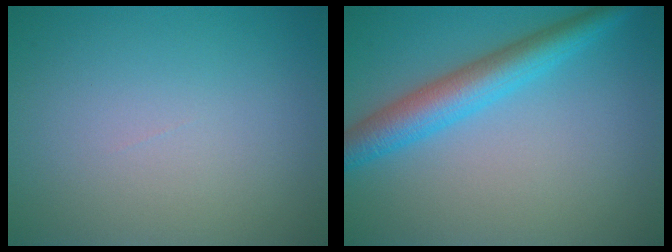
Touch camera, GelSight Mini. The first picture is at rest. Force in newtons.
{"total": 5.0, "press": 5.0, "slide": 0.1}